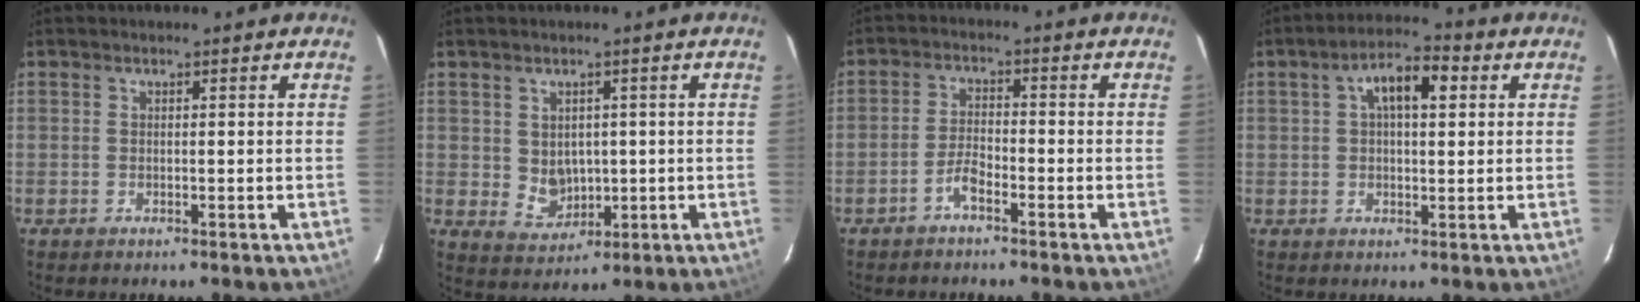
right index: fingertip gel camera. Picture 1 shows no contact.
{"total": 5.1, "force": [0.4, 4.5, 2.4], "torque": [-0.045, -0.001, 0.022]}
{"total": 3.4, "force": [-2.5, 0.9, 2.1], "torque": [-0.055, 0.007, -0.049]}
{"total": 7.5, "force": [2.2, 3.3, 6.4], "torque": [-0.105, 0.023, 0.034]}